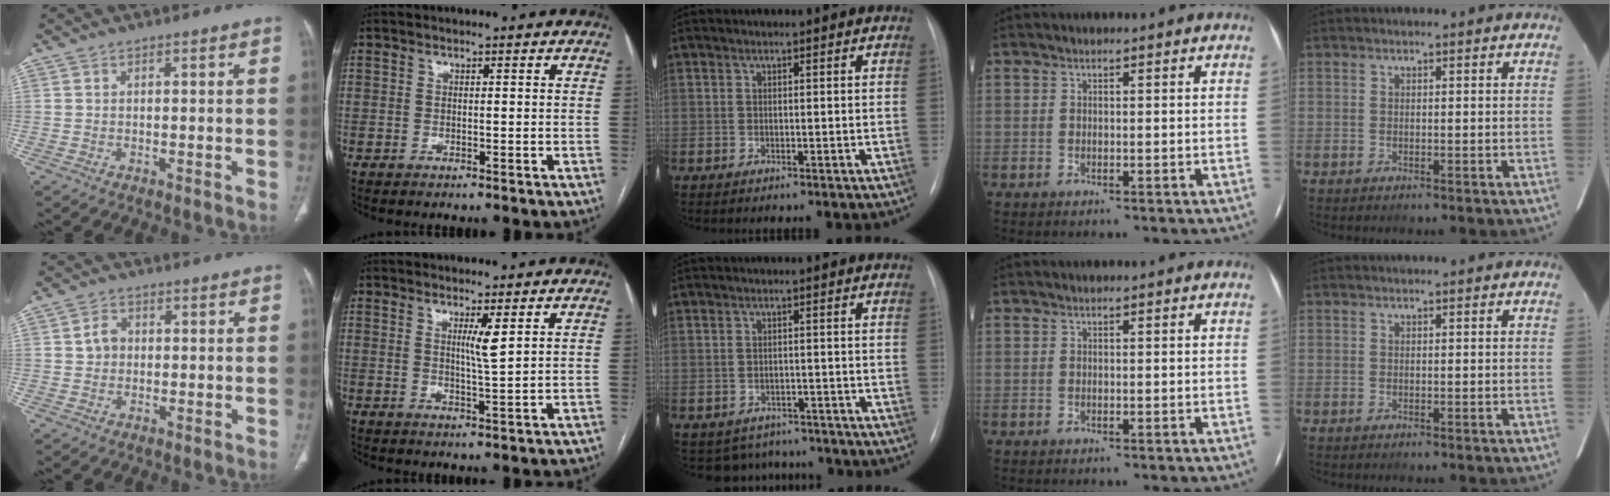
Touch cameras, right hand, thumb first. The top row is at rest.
{"thumb": {"total": 3.3, "force": [0.2, 2.8, 1.7], "torque": [-0.019, 0.008, 0.000]}, "index": {"total": 2.7, "force": [1.2, -0.7, 2.4], "torque": [-0.044, -0.013, 0.024]}, "middle": {"total": 5.9, "force": [-5.2, 2.8, -0.3], "torque": [0.011, 0.019, -0.062]}}